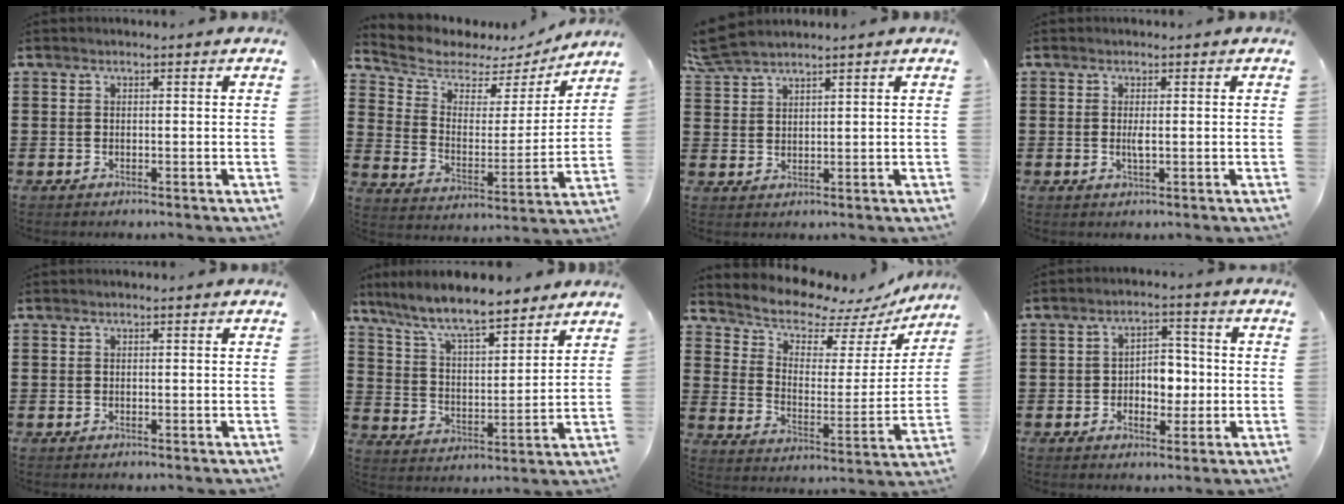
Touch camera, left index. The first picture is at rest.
{"total": 5.2, "force": [4.5, 2.3, 0.9], "torque": [-0.057, -0.032, 0.073]}
{"total": 4.0, "force": [3.7, 0.6, 1.3], "torque": [-0.037, -0.002, 0.071]}
{"total": 1.5, "force": [-0.1, 0.3, 1.5], "torque": [-0.028, -0.002, -0.002]}
{"total": 0.0}
{"total": 8.9, "force": [7.7, 1.3, 4.3], "torque": [-0.113, -0.036, 0.134]}
{"total": 7.6, "force": [7.1, 2.1, 1.9], "torque": [-0.061, -0.058, 0.120]}
{"total": 4.9, "force": [-1.0, 3.4, 3.4], "torque": [-0.062, 0.008, -0.025]}